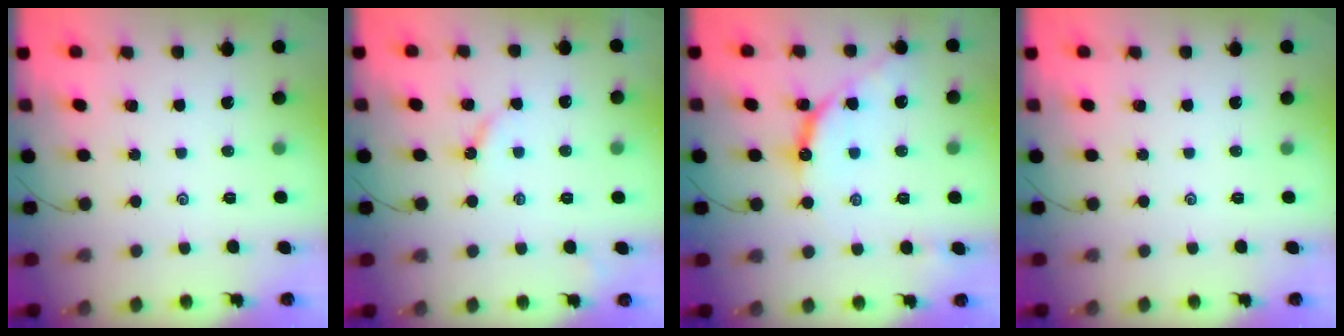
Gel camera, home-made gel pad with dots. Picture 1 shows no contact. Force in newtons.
{"total": 3.4, "press": 3.3, "slide": 0.5}
{"total": 10.2, "press": 10.2, "slide": 0.8}
{"total": 0.0}